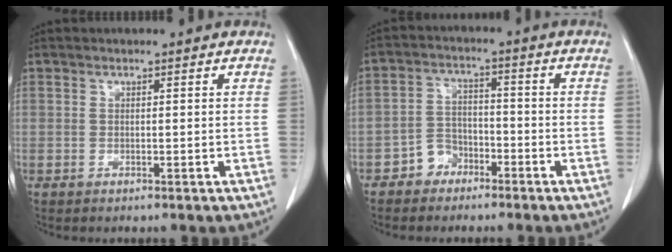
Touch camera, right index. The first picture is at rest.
{"total": 4.5, "force": [-2.9, 3.3, 1.0], "torque": [-0.013, 0.015, -0.055]}